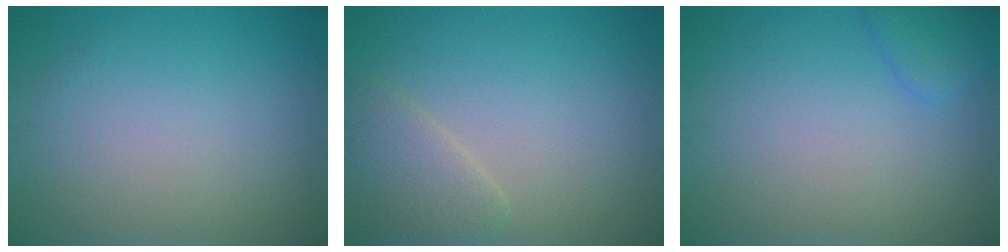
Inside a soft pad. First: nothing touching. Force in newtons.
{"total": 2.5, "press": 2.5, "slide": 0.1}
{"total": 1.9, "press": 1.9, "slide": 0.1}